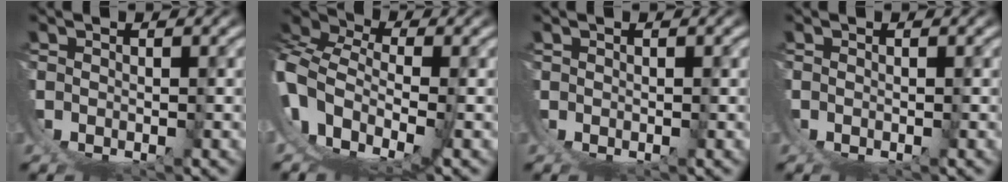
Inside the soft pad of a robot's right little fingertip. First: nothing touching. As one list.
[{"total": 10.8, "force": [-0.4, 8.0, 7.2], "torque": [-0.176, -0.037, -0.007]}, {"total": 0.0}, {"total": 0.6, "force": [-0.1, -0.6, 0.1], "torque": [0.000, -0.002, -0.001]}]